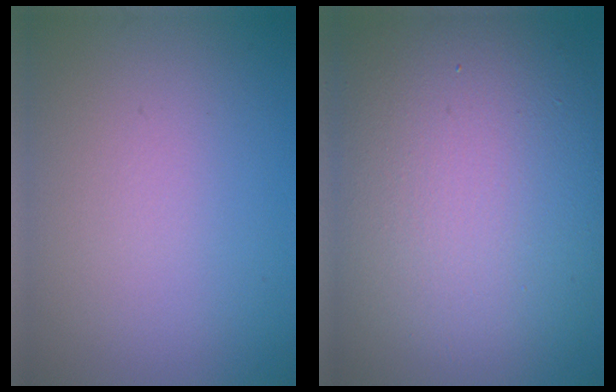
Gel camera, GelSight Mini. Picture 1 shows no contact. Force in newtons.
{"total": 15.5, "press": 15.5, "slide": 1.0}